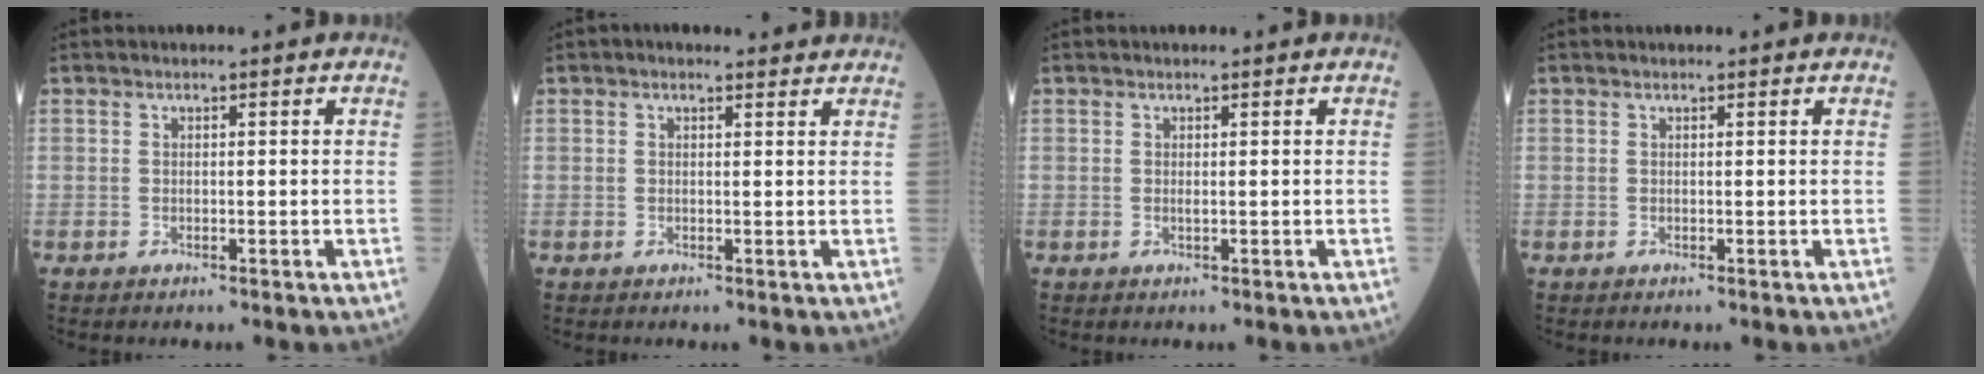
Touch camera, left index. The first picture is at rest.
{"total": 3.4, "force": [2.9, 1.1, 1.5], "torque": [-0.022, 0.020, 0.032]}
{"total": 0.7, "force": [0.4, 0.1, 0.6], "torque": [-0.015, 0.004, 0.005]}
{"total": 1.3, "force": [1.1, 0.1, 0.5], "torque": [-0.010, 0.011, 0.016]}